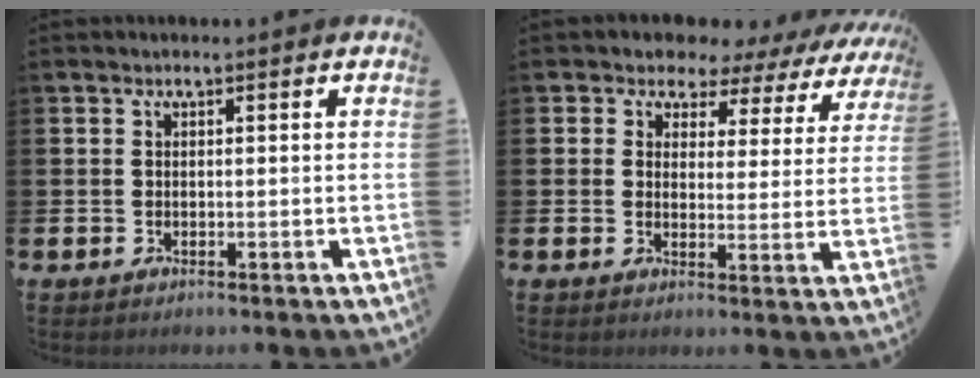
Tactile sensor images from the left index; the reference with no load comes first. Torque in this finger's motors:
{"motor_torque": [1.17, -0.97, 0.64, 0.01]}